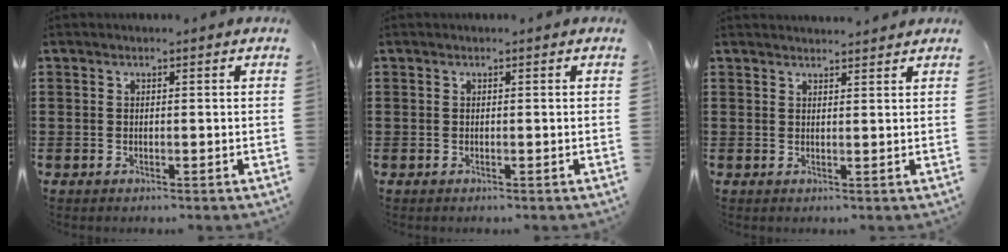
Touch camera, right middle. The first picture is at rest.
{"total": 0.0}
{"total": 1.7, "force": [1.7, -0.2, -0.1], "torque": [-0.002, 0.000, 0.034]}